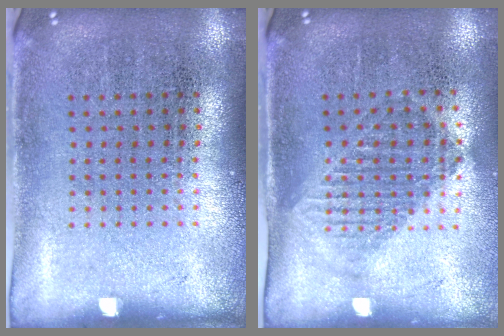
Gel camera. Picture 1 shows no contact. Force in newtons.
{"total": 1.3, "press": 1.1, "slide": 0.6}